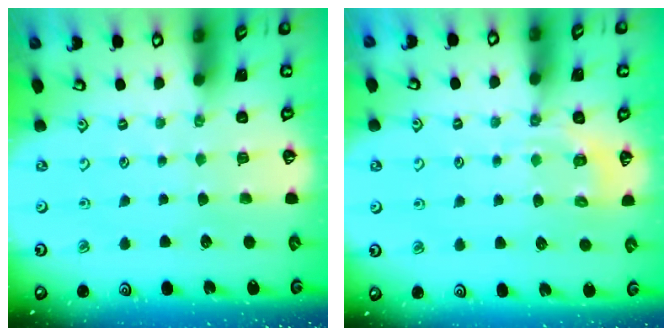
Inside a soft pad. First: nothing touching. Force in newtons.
{"total": 5.4, "press": 5.2, "slide": 1.2}